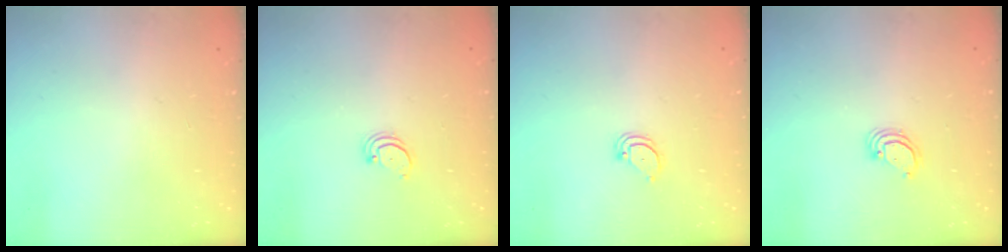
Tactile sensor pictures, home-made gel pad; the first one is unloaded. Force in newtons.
{"total": 2.2, "press": 2.2, "slide": 0.2}
{"total": 3.0, "press": 3.0, "slide": 0.2}
{"total": 3.1, "press": 3.1, "slide": 0.3}